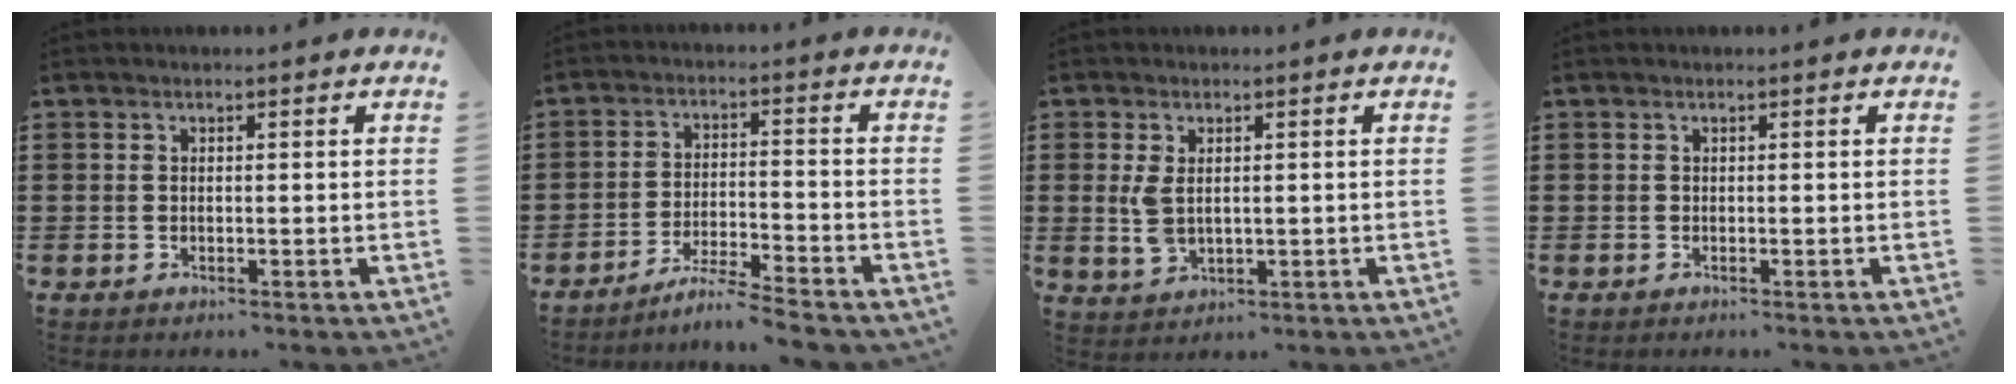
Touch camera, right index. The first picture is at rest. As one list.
[{"total": 5.1, "force": [-4.8, -0.6, 1.6], "torque": [-0.036, -0.009, -0.096]}, {"total": 3.6, "force": [0.3, 2.0, 3.0], "torque": [-0.076, 0.002, 0.001]}, {"total": 0.0}]